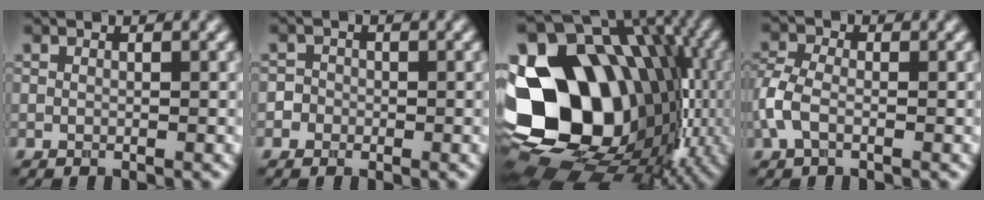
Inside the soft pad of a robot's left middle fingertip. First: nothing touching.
{"total": 1.8, "force": [-0.7, 1.7, 0.2], "torque": [0.012, 0.010, -0.022]}
{"total": 19.9, "force": [-1.2, 15.9, 11.9], "torque": [-0.220, -0.027, 0.006]}
{"total": 3.0, "force": [-1.1, 1.8, 2.2], "torque": [-0.058, 0.006, -0.033]}